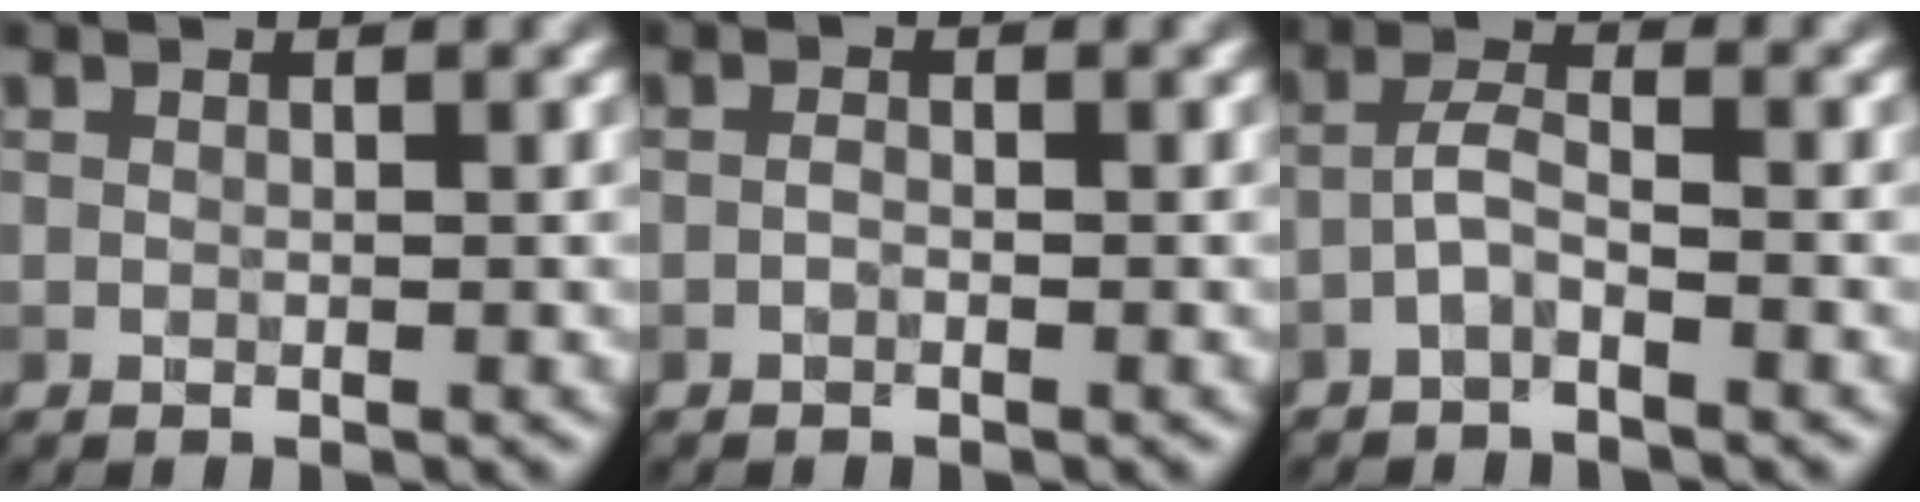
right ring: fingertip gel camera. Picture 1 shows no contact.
{"total": 0.6, "force": [-0.4, 0.2, 0.4], "torque": [-0.009, 0.000, -0.008]}
{"total": 1.9, "force": [-1.2, 0.4, 1.5], "torque": [-0.030, 0.008, -0.031]}